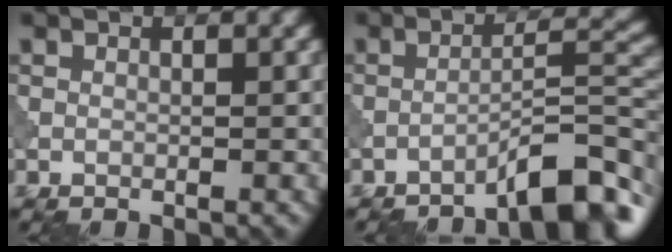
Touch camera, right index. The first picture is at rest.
{"total": 6.5, "force": [-4.6, 1.0, 4.5], "torque": [-0.063, 0.018, -0.074]}